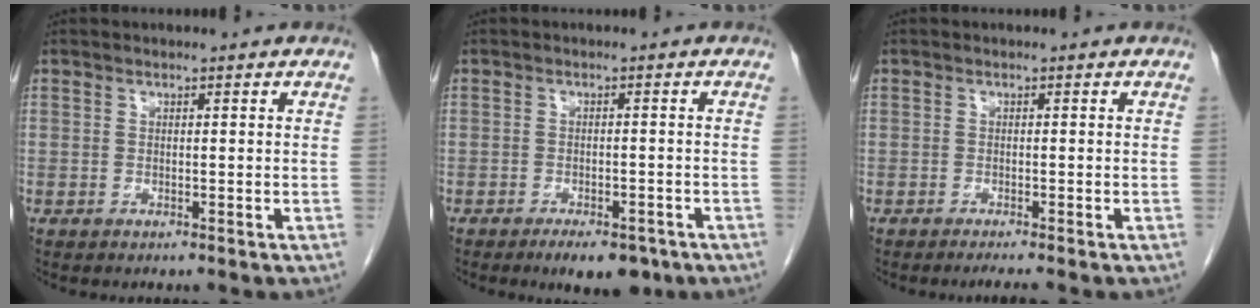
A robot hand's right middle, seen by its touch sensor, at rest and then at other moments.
{"total": 6.2, "force": [-4.5, 2.4, 3.5], "torque": [-0.040, -0.001, -0.061]}
{"total": 2.0, "force": [-1.7, -0.4, 1.0], "torque": [-0.013, -0.001, -0.027]}